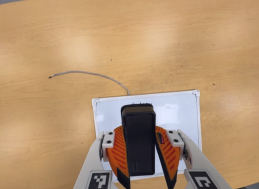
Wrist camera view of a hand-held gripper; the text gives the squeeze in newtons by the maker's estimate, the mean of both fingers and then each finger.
{"total": 10.1, "left": 10.0, "right": 10.2}